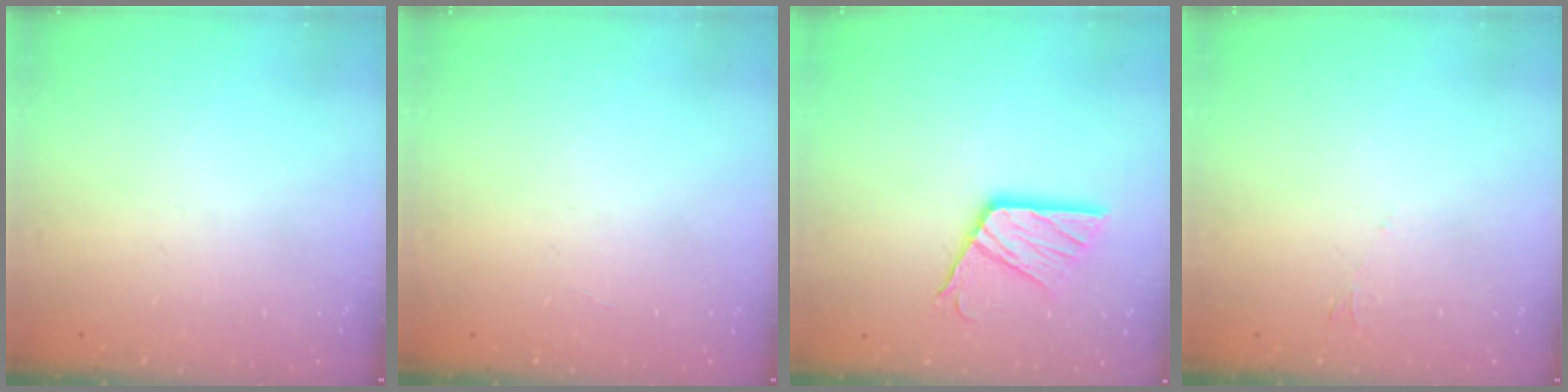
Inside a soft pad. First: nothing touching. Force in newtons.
{"total": 0.0}
{"total": 13.0, "press": 13.0, "slide": 1.1}
{"total": 2.2, "press": 2.2, "slide": 0.4}